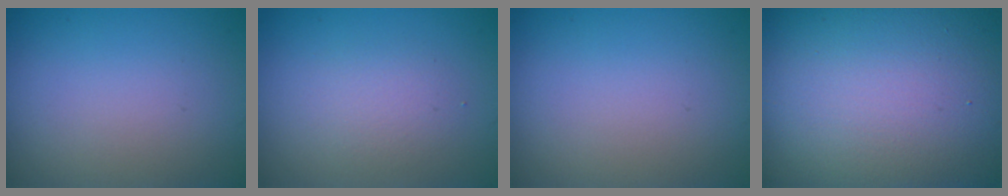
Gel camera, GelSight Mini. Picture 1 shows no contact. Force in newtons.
{"total": 2.0, "press": 2.0, "slide": 0.2}
{"total": 0.0}
{"total": 23.7, "press": 23.6, "slide": 1.3}